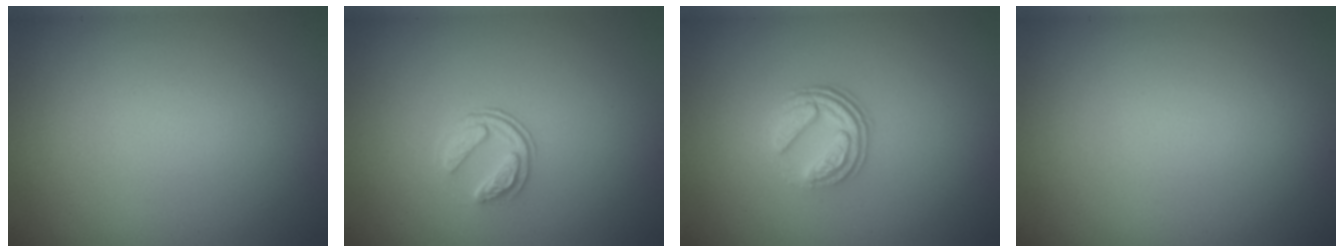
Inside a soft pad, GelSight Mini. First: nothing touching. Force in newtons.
{"total": 1.9, "press": 1.3, "slide": 1.4}
{"total": 3.5, "press": 2.4, "slide": 2.5}
{"total": 0.0}